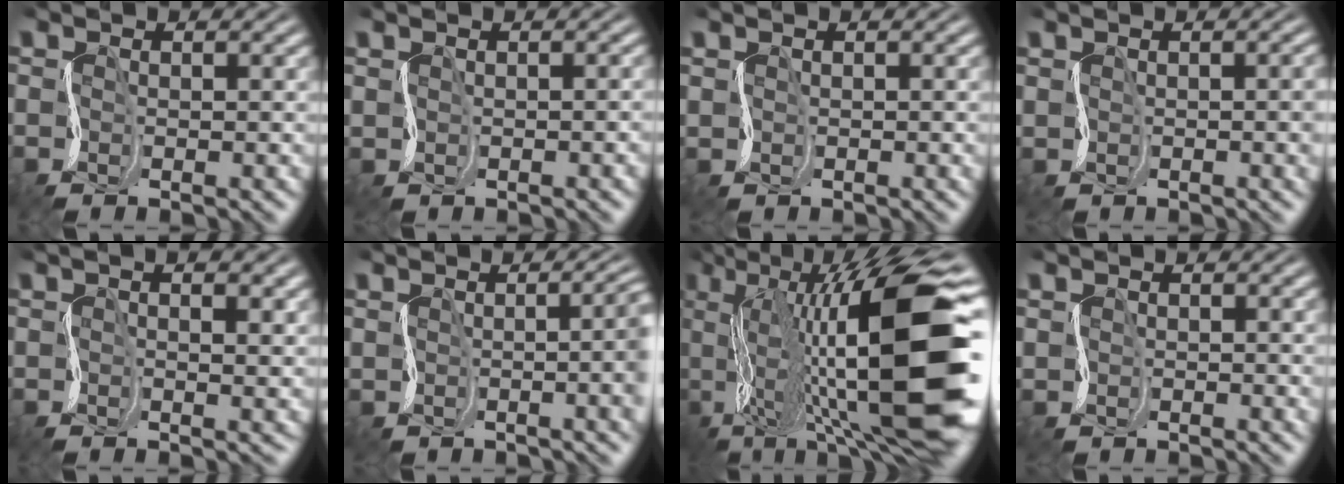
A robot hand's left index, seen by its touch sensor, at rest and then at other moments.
{"total": 0.8, "force": [-0.3, 0.3, -0.7], "torque": [0.008, 0.013, 0.007]}
{"total": 1.2, "force": [0.5, -0.3, -1.0], "torque": [0.013, 0.002, 0.015]}
{"total": 0.9, "force": [0.5, 0.4, 0.6], "torque": [-0.003, 0.002, 0.010]}
{"total": 2.2, "force": [1.5, 0.3, 1.6], "torque": [-0.031, 0.007, 0.022]}
{"total": 3.4, "force": [0.6, 0.9, 3.3], "torque": [-0.027, -0.001, 0.016]}
{"total": 16.4, "force": [2.0, 6.1, 15.1], "torque": [-0.270, 0.026, 0.032]}
{"total": 1.2, "force": [0.8, -0.3, -0.9], "torque": [0.004, -0.002, 0.019]}